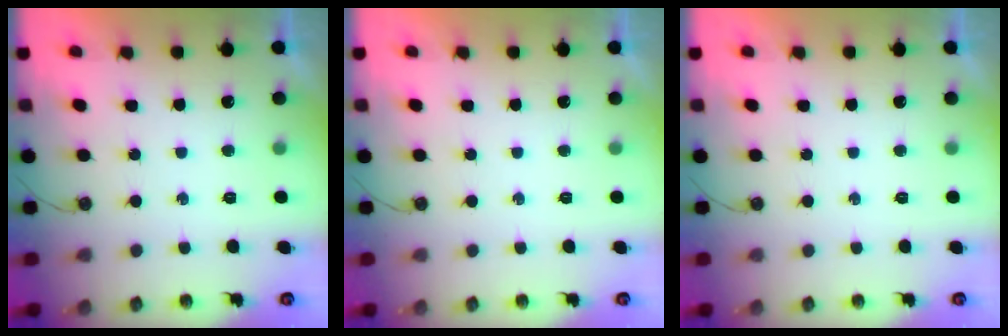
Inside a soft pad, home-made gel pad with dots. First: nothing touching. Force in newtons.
{"total": 0.0}
{"total": 0.0}